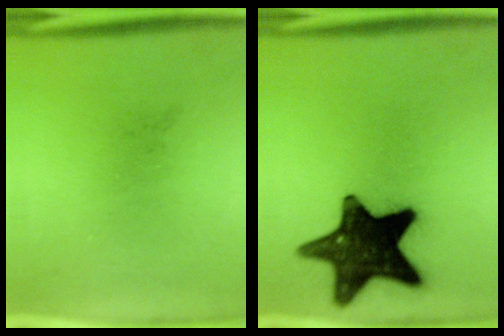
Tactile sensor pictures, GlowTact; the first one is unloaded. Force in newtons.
{"total": 18.2}